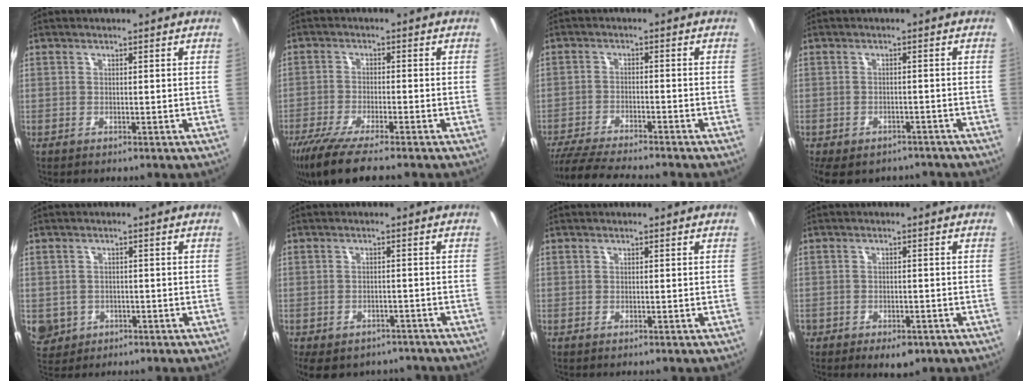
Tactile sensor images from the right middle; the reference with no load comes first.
{"total": 10.6, "force": [-8.3, 1.1, 6.4], "torque": [-0.144, -0.039, -0.148]}
{"total": 12.0, "force": [-10.7, 0.7, 5.3], "torque": [-0.125, -0.025, -0.180]}
{"total": 10.2, "force": [-7.7, 4.9, 4.5], "torque": [-0.103, -0.026, -0.102]}
{"total": 6.0, "force": [-1.3, 5.5, 2.0], "torque": [-0.055, -0.002, -0.010]}
{"total": 10.8, "force": [-8.0, 5.6, 4.5], "torque": [-0.104, -0.018, -0.102]}
{"total": 0.0}
{"total": 4.9, "force": [-3.0, 2.8, 2.6], "torque": [-0.062, -0.014, -0.042]}